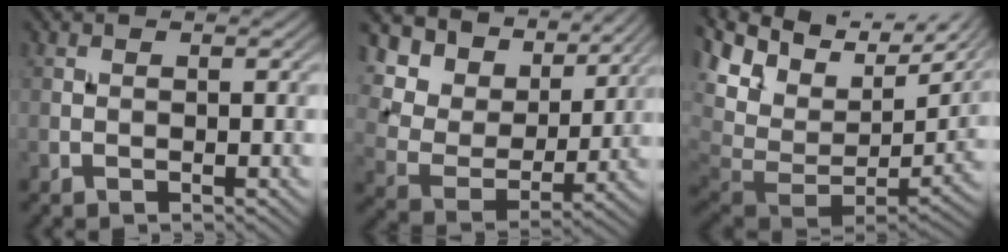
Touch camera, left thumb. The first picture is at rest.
{"total": 12.2, "force": [7.3, 7.3, 6.4], "torque": [-0.185, 0.016, 0.122]}
{"total": 15.0, "force": [3.1, 9.5, 11.2], "torque": [-0.219, -0.015, 0.102]}